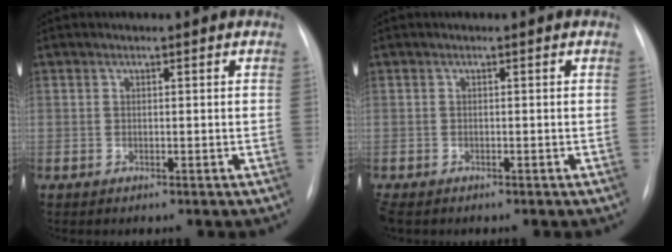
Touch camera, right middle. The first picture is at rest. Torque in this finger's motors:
{"motor_torque": [0.14, -0.13, 0.05, 0.03]}